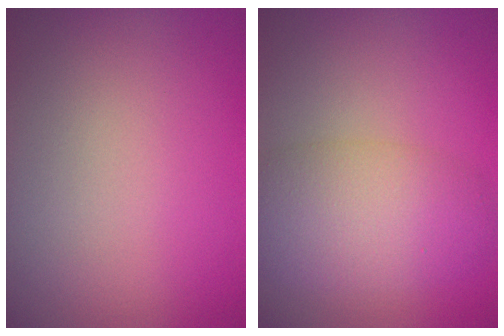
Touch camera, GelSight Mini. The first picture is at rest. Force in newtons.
{"total": 5.8, "press": 5.7, "slide": 0.6}